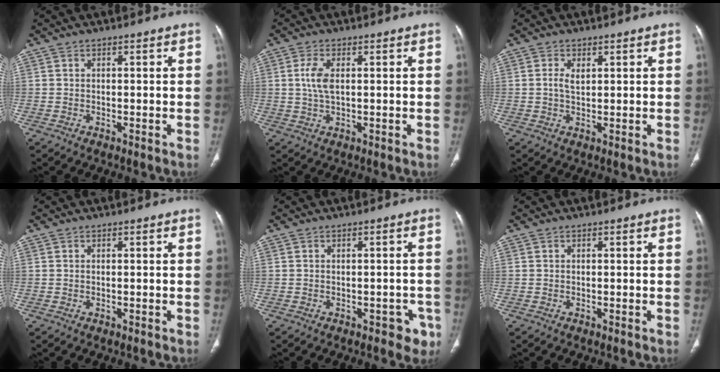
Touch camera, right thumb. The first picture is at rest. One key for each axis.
{"total": 4.4, "fx": 0.7, "fy": 1.9, "fz": 3.9, "tx": -0.091, "ty": -0.001, "tz": 0.015}
{"total": 2.6, "fx": 0.8, "fy": 1.4, "fz": 2.0, "tx": -0.038, "ty": 0.000, "tz": 0.016}
{"total": 0.0}
{"total": 3.8, "fx": -2.0, "fy": 2.4, "fz": 2.3, "tx": -0.004, "ty": 0.011, "tz": -0.021}
{"total": 0.0}